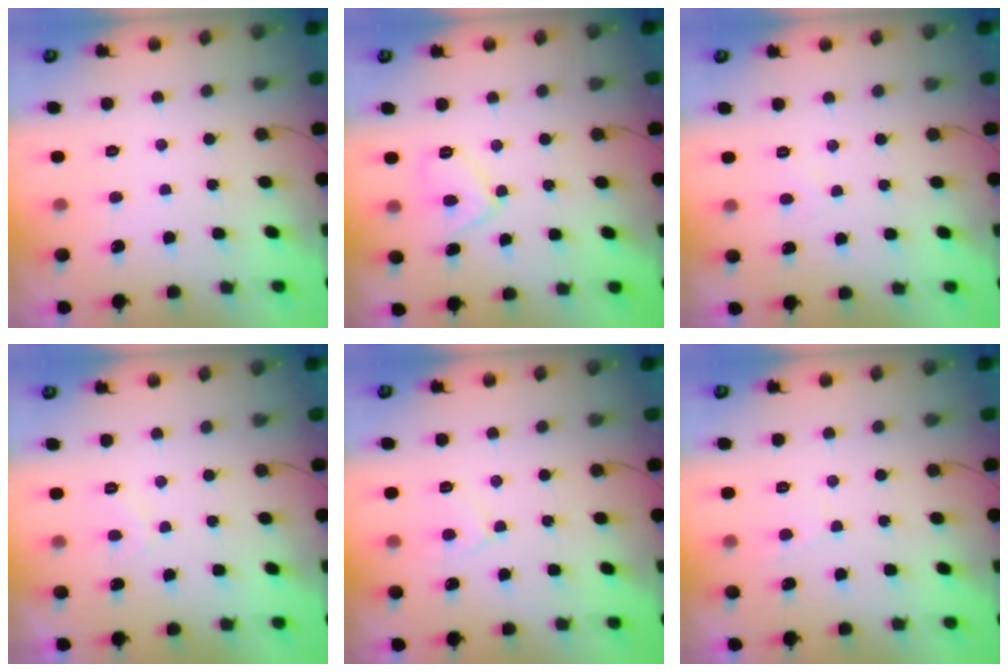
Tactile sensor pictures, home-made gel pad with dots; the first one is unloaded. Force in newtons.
{"total": 7.0, "press": 7.0, "slide": 0.6}
{"total": 1.8, "press": 1.8, "slide": 0.3}
{"total": 1.7, "press": 1.5, "slide": 0.8}
{"total": 4.5, "press": 4.5, "slide": 0.5}
{"total": 2.7, "press": 2.7, "slide": 0.3}